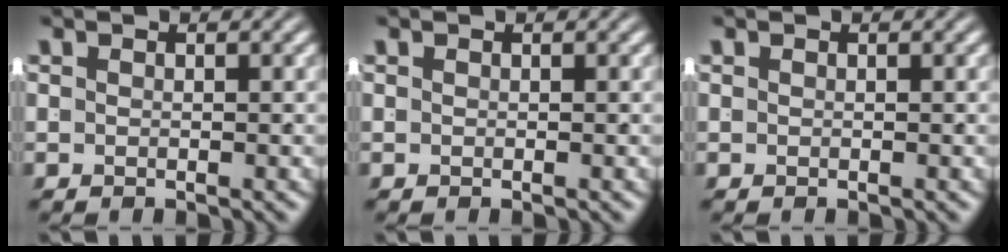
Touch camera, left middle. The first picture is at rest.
{"total": 0.0}
{"total": 0.0}